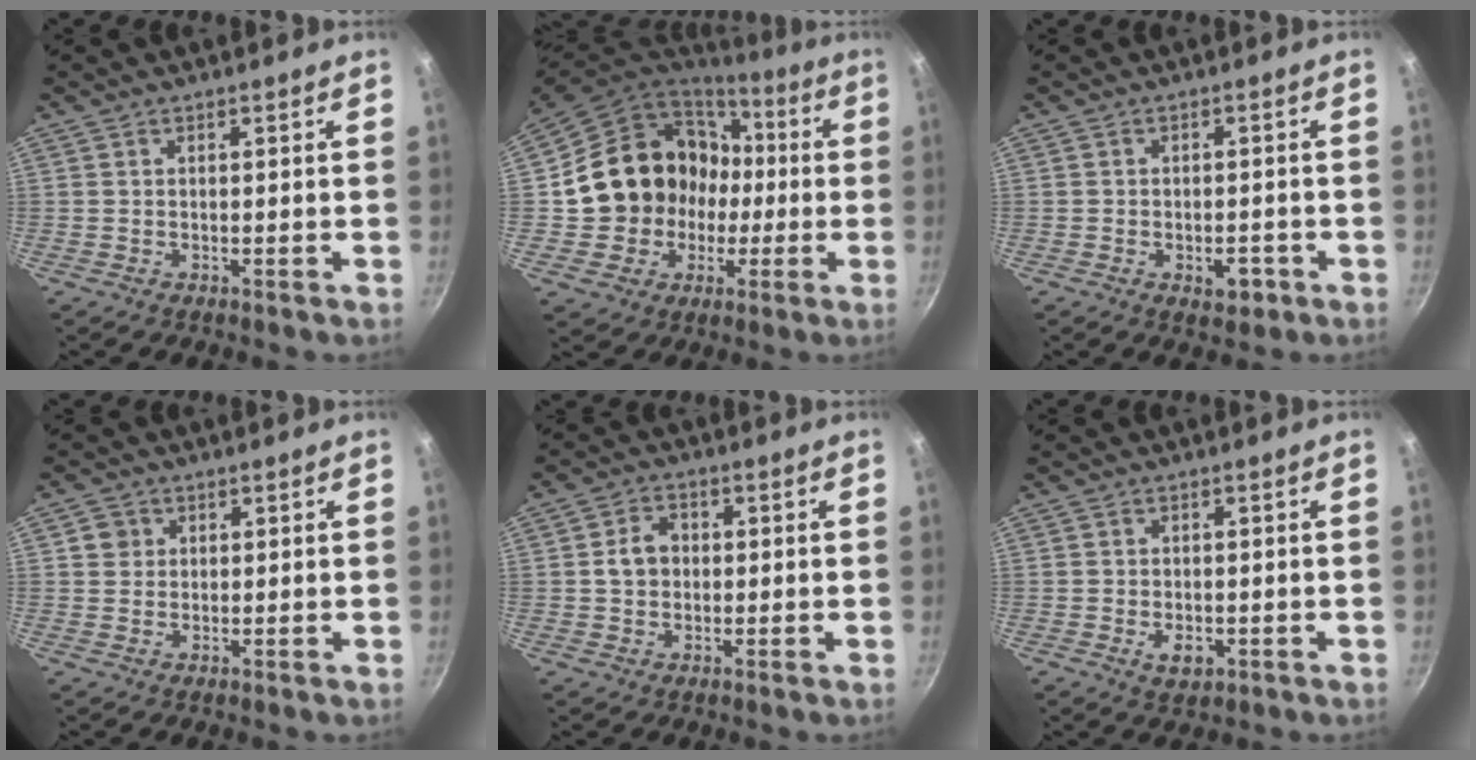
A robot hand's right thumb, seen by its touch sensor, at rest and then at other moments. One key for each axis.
{"total": 18.8, "fx": 0.2, "fy": 16.9, "fz": 8.3, "tx": -0.114, "ty": 0.042, "tz": 0.018}
{"total": 4.2, "fx": -1.8, "fy": 2.6, "fz": 2.8, "tx": -0.020, "ty": 0.013, "tz": -0.019}
{"total": 3.0, "fx": 0.8, "fy": 2.8, "fz": 0.7, "tx": 0.005, "ty": 0.006, "tz": 0.009}
{"total": 5.1, "fx": 0.2, "fy": 4.2, "fz": 2.9, "tx": -0.030, "ty": 0.009, "tz": -0.002}
{"total": 3.8, "fx": -1.2, "fy": 2.5, "fz": 2.5, "tx": -0.035, "ty": 0.002, "tz": -0.013}